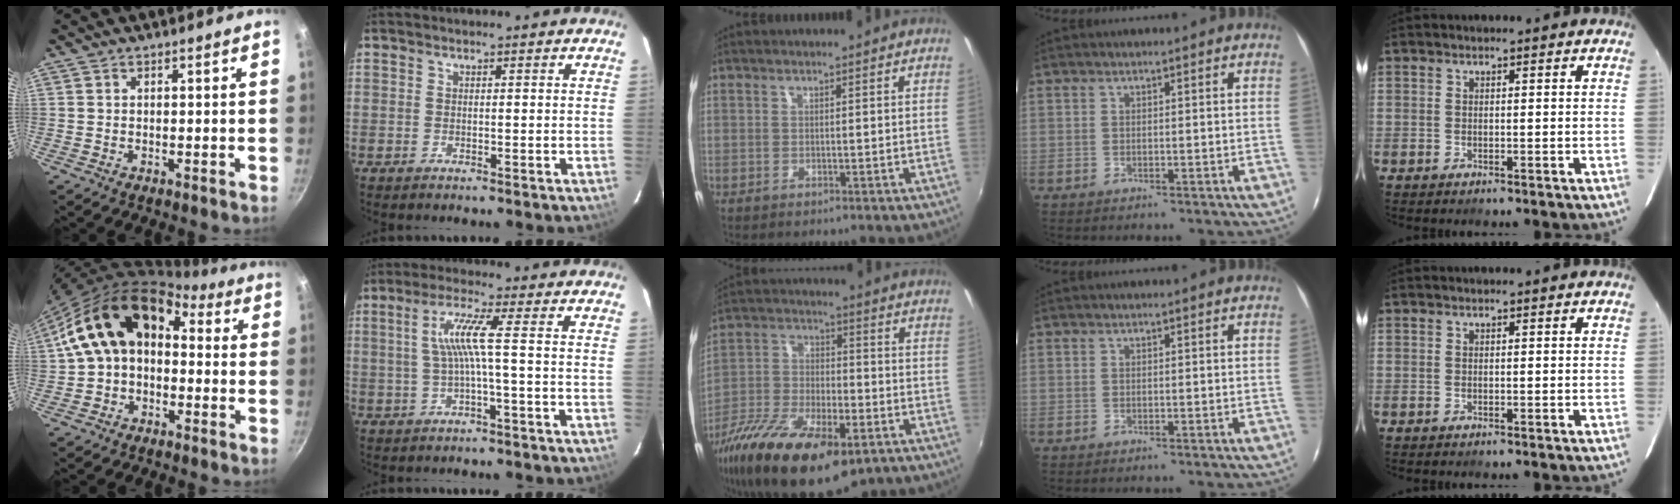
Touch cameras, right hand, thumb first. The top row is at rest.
{"thumb": {"total": 16.2, "force": [1.2, 11.5, 11.4], "torque": [-0.171, 0.051, 0.004]}, "index": {"total": 5.6, "force": [-0.4, -1.0, 5.4], "torque": [-0.114, 0.000, 0.002]}, "middle": {"total": 22.2, "force": [-13.7, 8.6, 15.3], "torque": [-0.299, -0.043, -0.236]}}